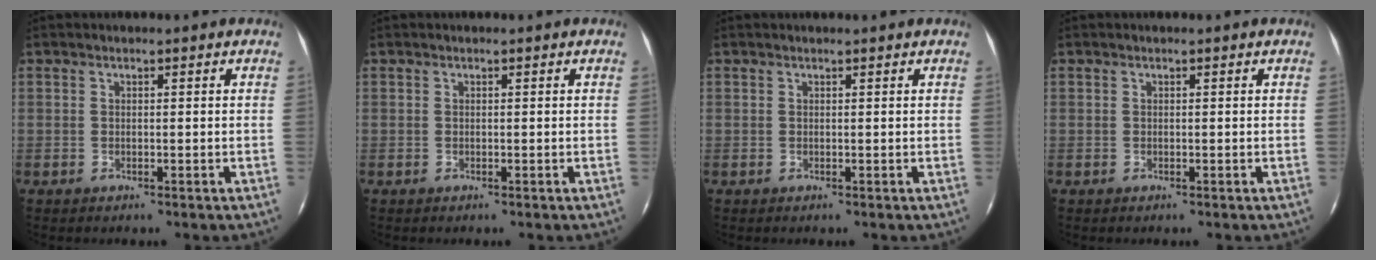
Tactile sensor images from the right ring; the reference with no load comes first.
{"total": 0.0}
{"total": 0.8, "force": [0.8, -0.2, 0.2], "torque": [-0.013, -0.002, 0.007]}
{"total": 0.0}